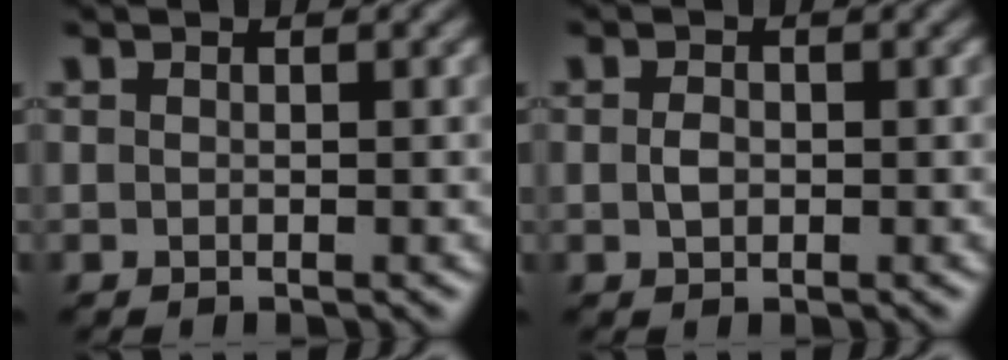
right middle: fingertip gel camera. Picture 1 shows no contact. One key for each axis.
{"total": 1.3, "fx": 0.0, "fy": 0.9, "fz": 0.9, "tx": -0.021, "ty": 0.000, "tz": -0.002}